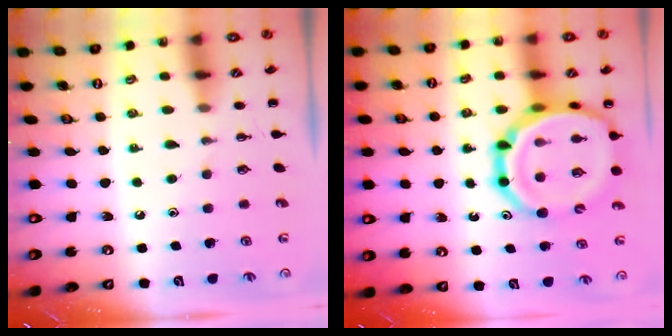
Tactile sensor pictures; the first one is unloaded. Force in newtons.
{"total": 19.4, "press": 18.8, "slide": 4.5}